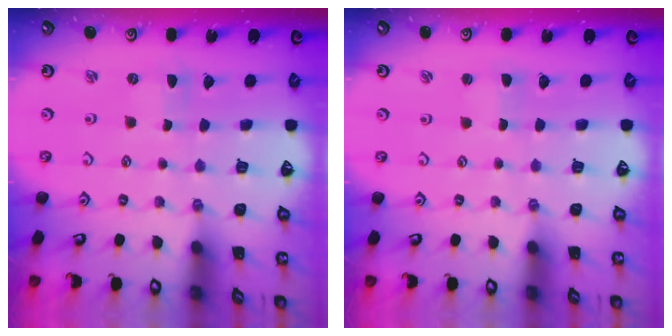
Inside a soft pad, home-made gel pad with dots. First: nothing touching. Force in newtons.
{"total": 0.8, "press": 0.8, "slide": 0.0}